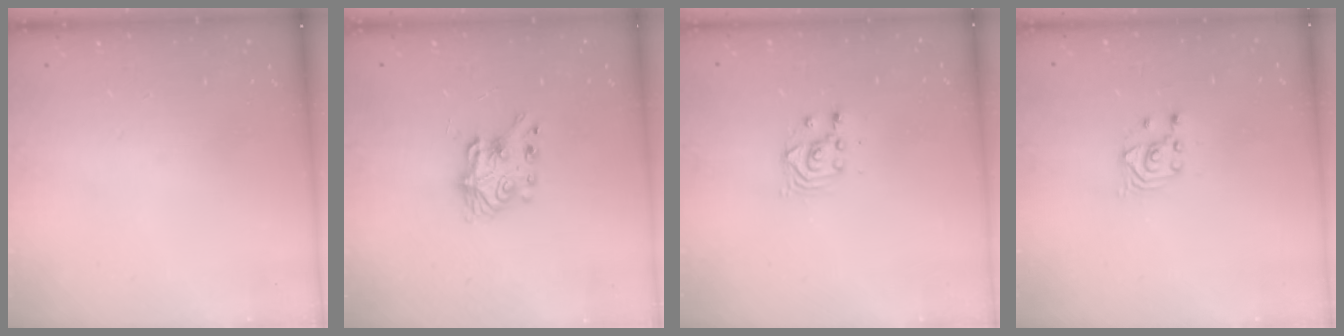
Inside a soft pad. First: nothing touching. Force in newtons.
{"total": 7.2, "press": 7.2, "slide": 0.4}
{"total": 2.9, "press": 2.9, "slide": 0.1}
{"total": 2.6, "press": 2.6, "slide": 0.1}